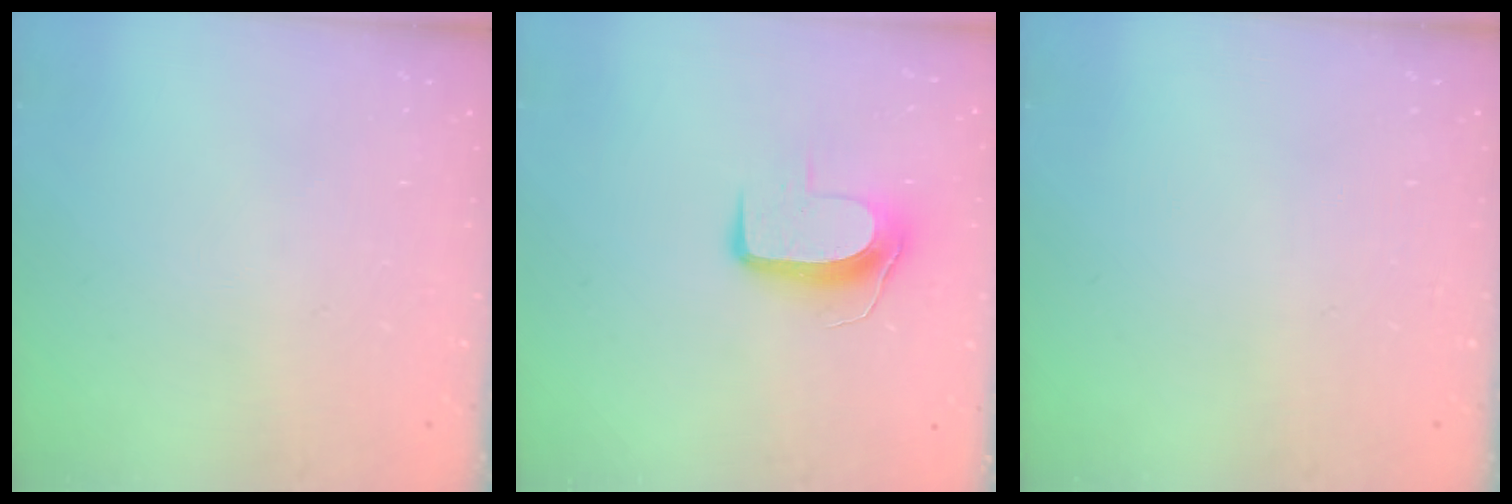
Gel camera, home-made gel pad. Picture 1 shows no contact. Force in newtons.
{"total": 8.8, "press": 8.8, "slide": 0.2}
{"total": 0.0}